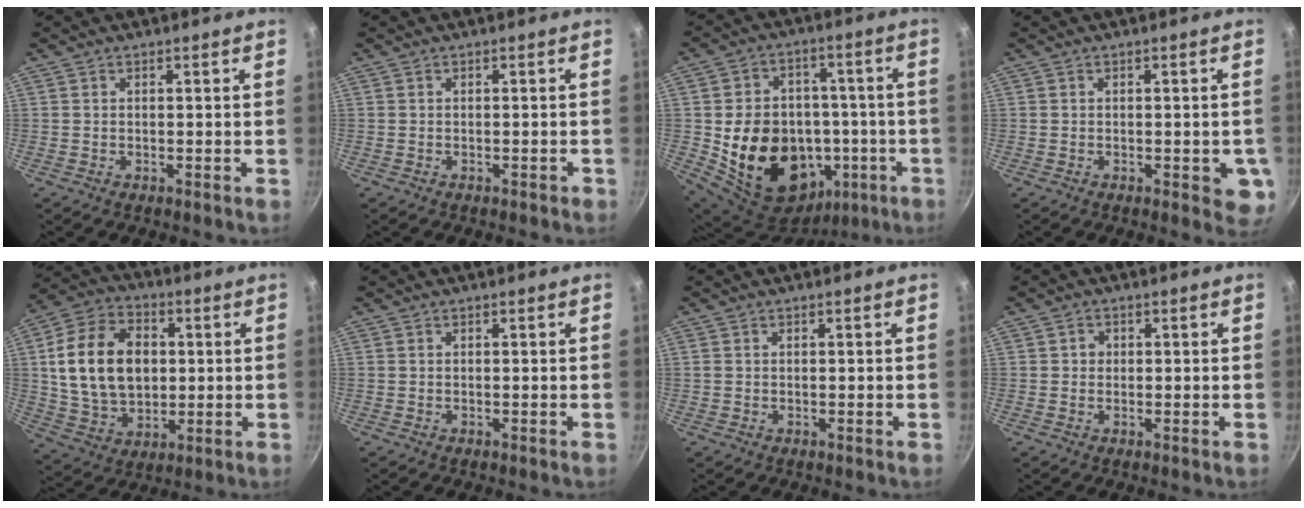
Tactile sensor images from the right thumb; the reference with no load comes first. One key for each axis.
{"total": 0.6, "fx": -0.4, "fy": 0.4, "fz": 0.3, "tx": 0.001, "ty": 0.009, "tz": -0.001}
{"total": 22.9, "fx": -4.7, "fy": 17.9, "fz": 13.6, "tx": -0.207, "ty": 0.043, "tz": -0.047}
{"total": 5.3, "fx": -1.2, "fy": 2.4, "fz": 4.5, "tx": -0.030, "ty": 0.000, "tz": -0.014}
{"total": 18.9, "fx": 2.1, "fy": 13.5, "fz": 13.1, "tx": -0.218, "ty": 0.004, "tz": 0.039}
{"total": 0.0}
{"total": 0.9, "fx": 0.2, "fy": 0.8, "fz": 0.3, "tx": -0.007, "ty": 0.003, "tz": 0.002}
{"total": 1.6, "fx": 0.1, "fy": 1.5, "fz": 0.5, "tx": -0.001, "ty": 0.003, "tz": 0.000}